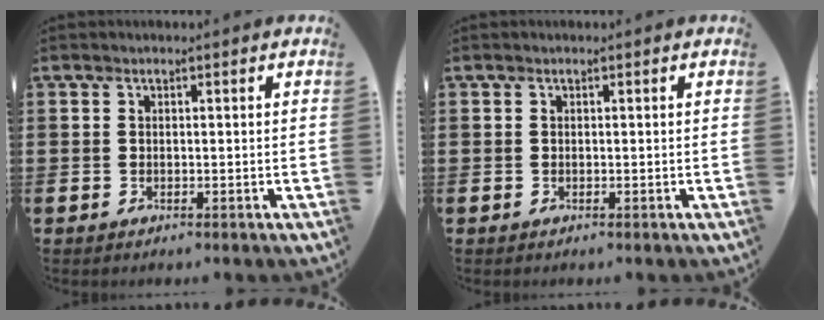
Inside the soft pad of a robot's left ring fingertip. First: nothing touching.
{"total": 0.0}